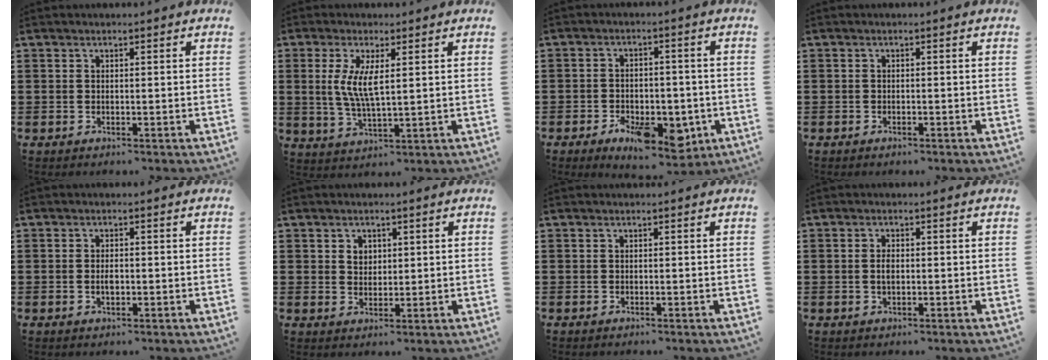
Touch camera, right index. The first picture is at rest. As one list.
[{"total": 5.8, "force": [1.1, 1.7, 5.5], "torque": [-0.115, 0.001, 0.016]}, {"total": 8.7, "force": [-3.8, 4.9, 6.1], "torque": [-0.075, 0.005, -0.062]}, {"total": 0.6, "force": [-0.5, 0.0, 0.2], "torque": [-0.006, -0.005, -0.009]}, {"total": 1.9, "force": [-0.3, 0.9, 1.6], "torque": [-0.031, 0.001, -0.006]}, {"total": 2.2, "force": [1.0, 1.8, 0.7], "torque": [-0.019, 0.009, 0.018]}, {"total": 0.0}, {"total": 2.0, "force": [-0.1, 0.9, 1.7], "torque": [-0.034, 0.003, -0.003]}]